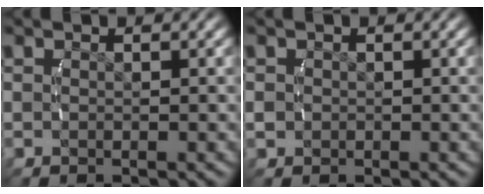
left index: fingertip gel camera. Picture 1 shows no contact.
{"total": 0.7, "force": [-0.3, 0.6, 0.1], "torque": [-0.010, -0.006, 0.002]}